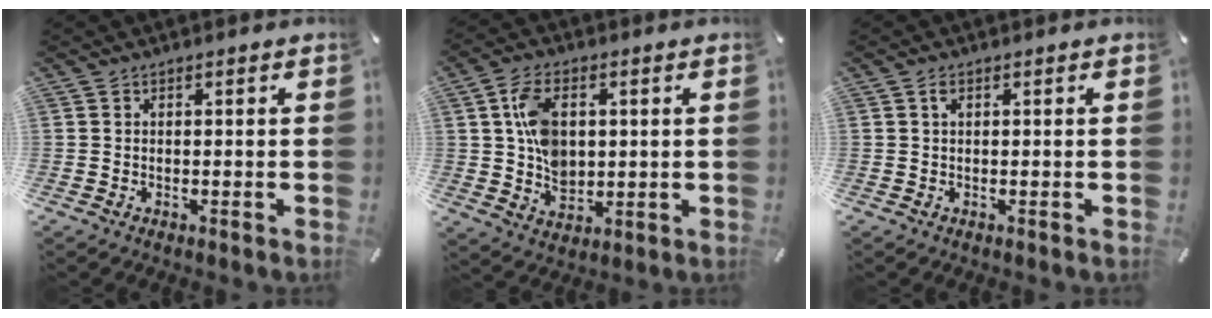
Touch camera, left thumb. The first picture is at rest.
{"total": 9.9, "force": [1.7, 7.0, 6.8], "torque": [-0.134, 0.002, 0.029]}
{"total": 0.9, "force": [0.3, 0.5, 0.7], "torque": [-0.015, 0.003, 0.006]}